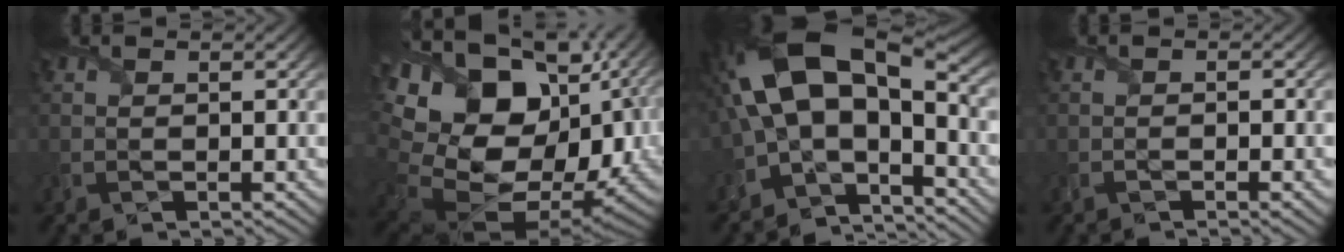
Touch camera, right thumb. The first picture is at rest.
{"total": 22.7, "force": [1.9, 16.1, 15.8], "torque": [-0.338, -0.056, 0.072]}
{"total": 17.0, "force": [-0.6, 8.6, 14.6], "torque": [-0.274, 0.011, -0.011]}
{"total": 1.3, "force": [-0.9, -0.2, 0.8], "torque": [-0.015, -0.003, -0.020]}